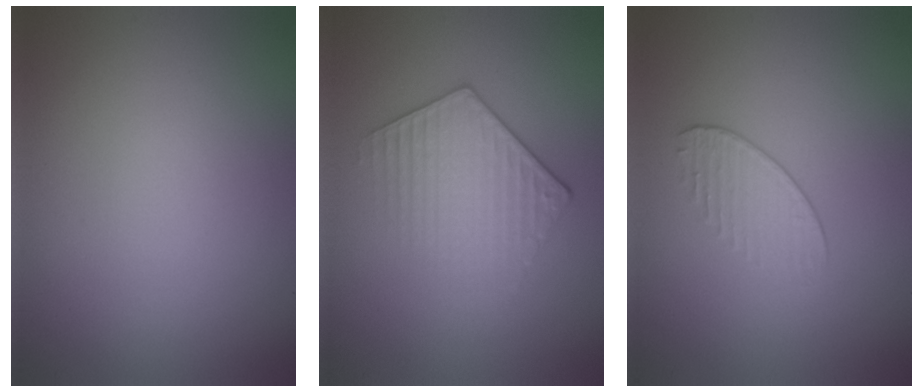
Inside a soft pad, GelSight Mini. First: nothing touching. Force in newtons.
{"total": 3.5, "press": 3.2, "slide": 1.4}
{"total": 1.3, "press": 0.7, "slide": 1.1}